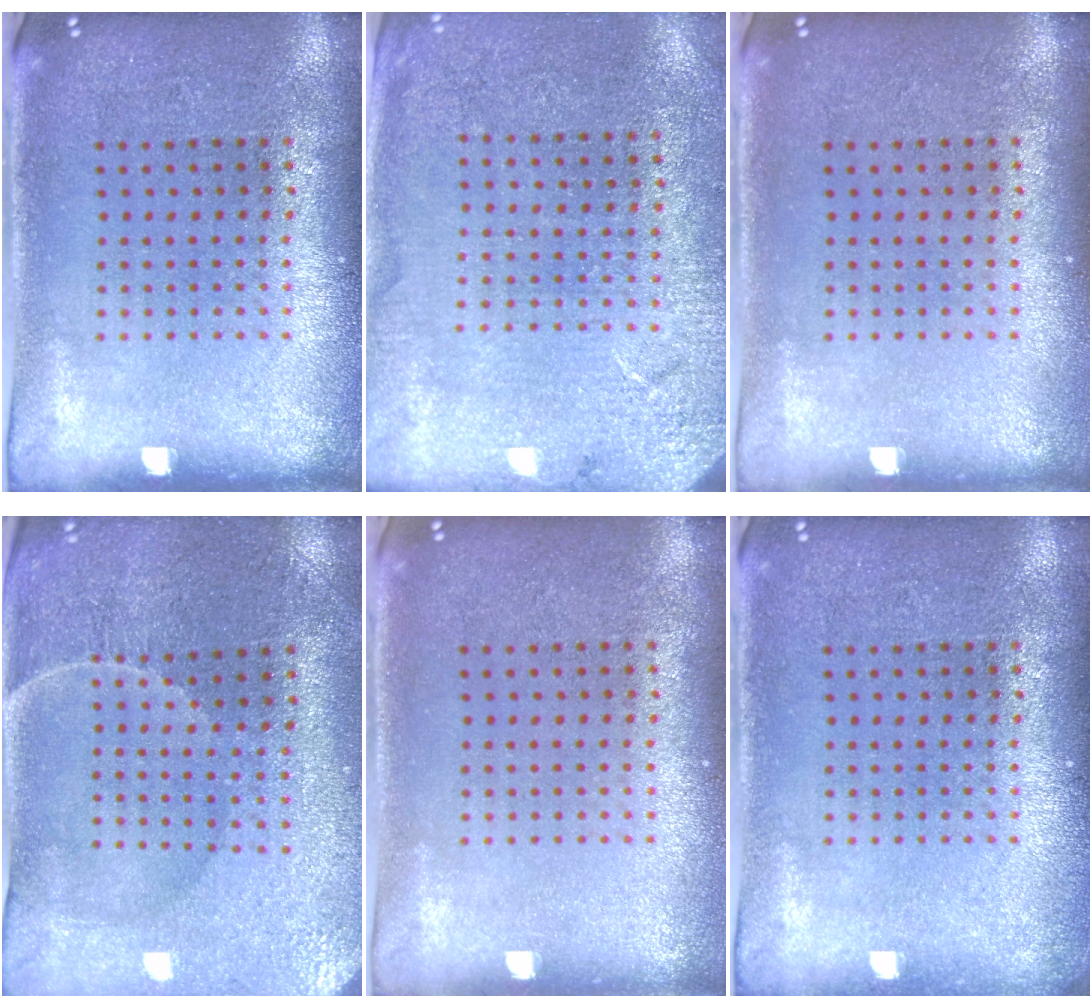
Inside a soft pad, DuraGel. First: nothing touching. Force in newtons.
{"total": 2.5, "press": 2.5, "slide": 0.2}
{"total": 0.0}
{"total": 1.0, "press": 0.9, "slide": 0.3}
{"total": 0.0}
{"total": 0.6, "press": 0.6, "slide": 0.2}